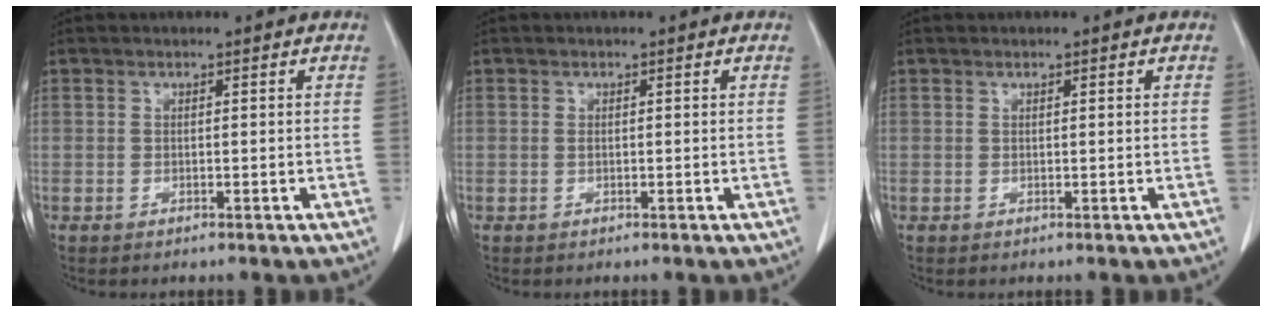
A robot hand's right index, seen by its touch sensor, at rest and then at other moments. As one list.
[{"total": 0.8, "force": [0.1, 0.6, 0.6], "torque": [-0.016, 0.003, 0.002]}, {"total": 0.7, "force": [0.3, 0.3, 0.5], "torque": [-0.012, 0.002, 0.007]}]